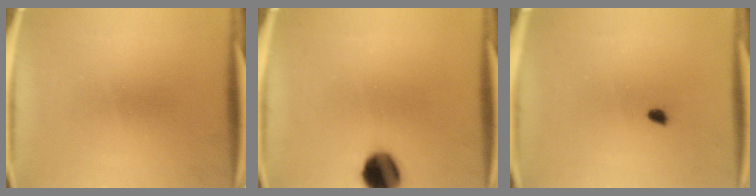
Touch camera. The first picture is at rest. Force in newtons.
{"total": 9.8}
{"total": 1.4}